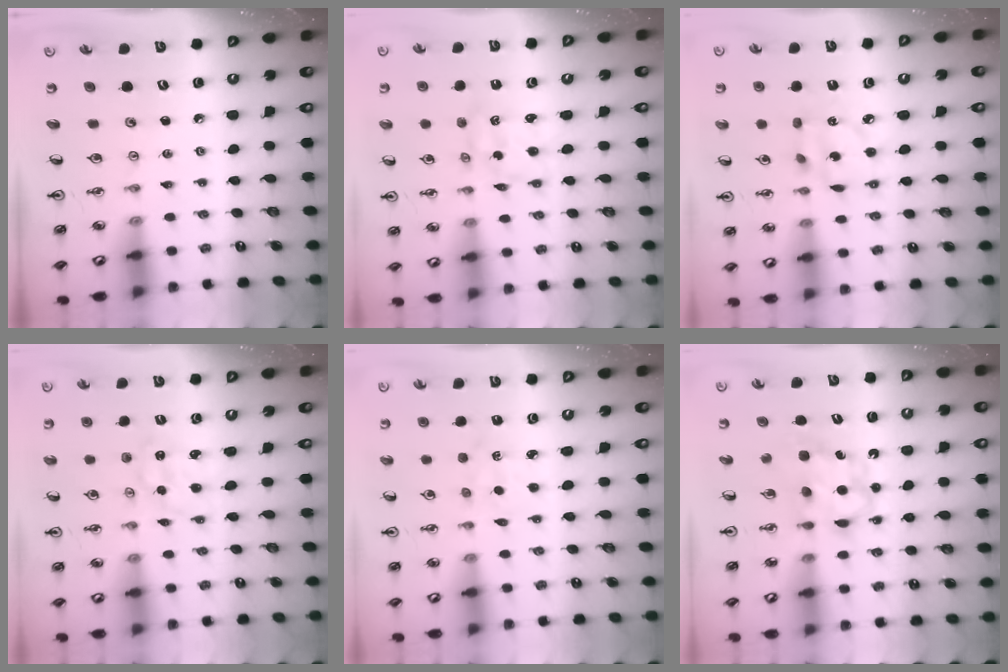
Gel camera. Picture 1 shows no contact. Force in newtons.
{"total": 1.6, "press": 1.3, "slide": 0.8}
{"total": 7.5, "press": 7.5, "slide": 0.2}
{"total": 0.7, "press": 0.6, "slide": 0.3}
{"total": 2.3, "press": 2.3, "slide": 0.2}
{"total": 7.0, "press": 7.0, "slide": 0.5}